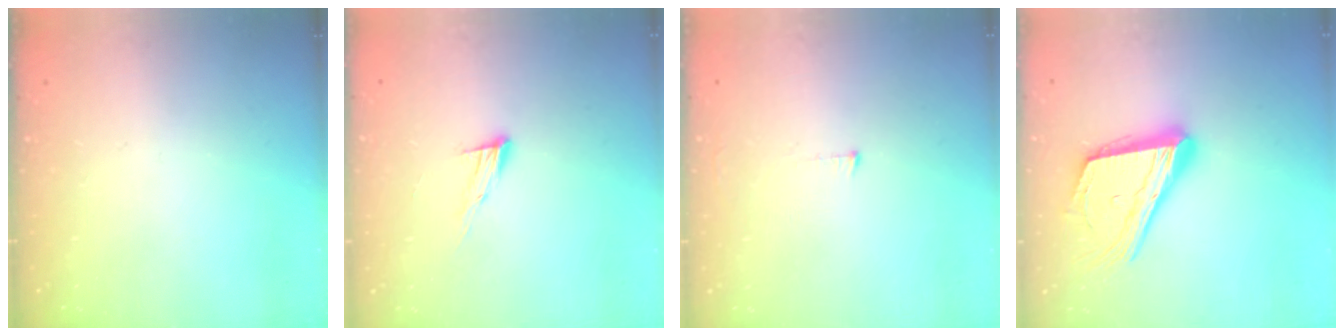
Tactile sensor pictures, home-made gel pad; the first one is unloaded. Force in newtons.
{"total": 8.3, "press": 8.2, "slide": 1.3}
{"total": 3.0, "press": 3.0, "slide": 0.3}
{"total": 21.0, "press": 20.9, "slide": 2.7}